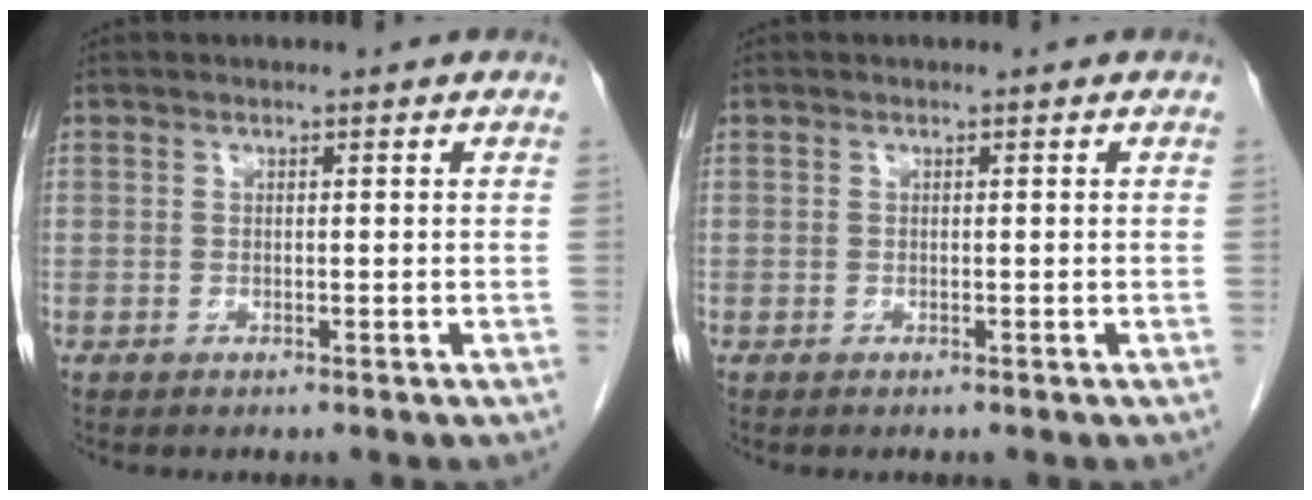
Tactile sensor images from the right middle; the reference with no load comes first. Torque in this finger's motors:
{"motor_torque": [-0.56, -0.07, -0.03, -0.01]}